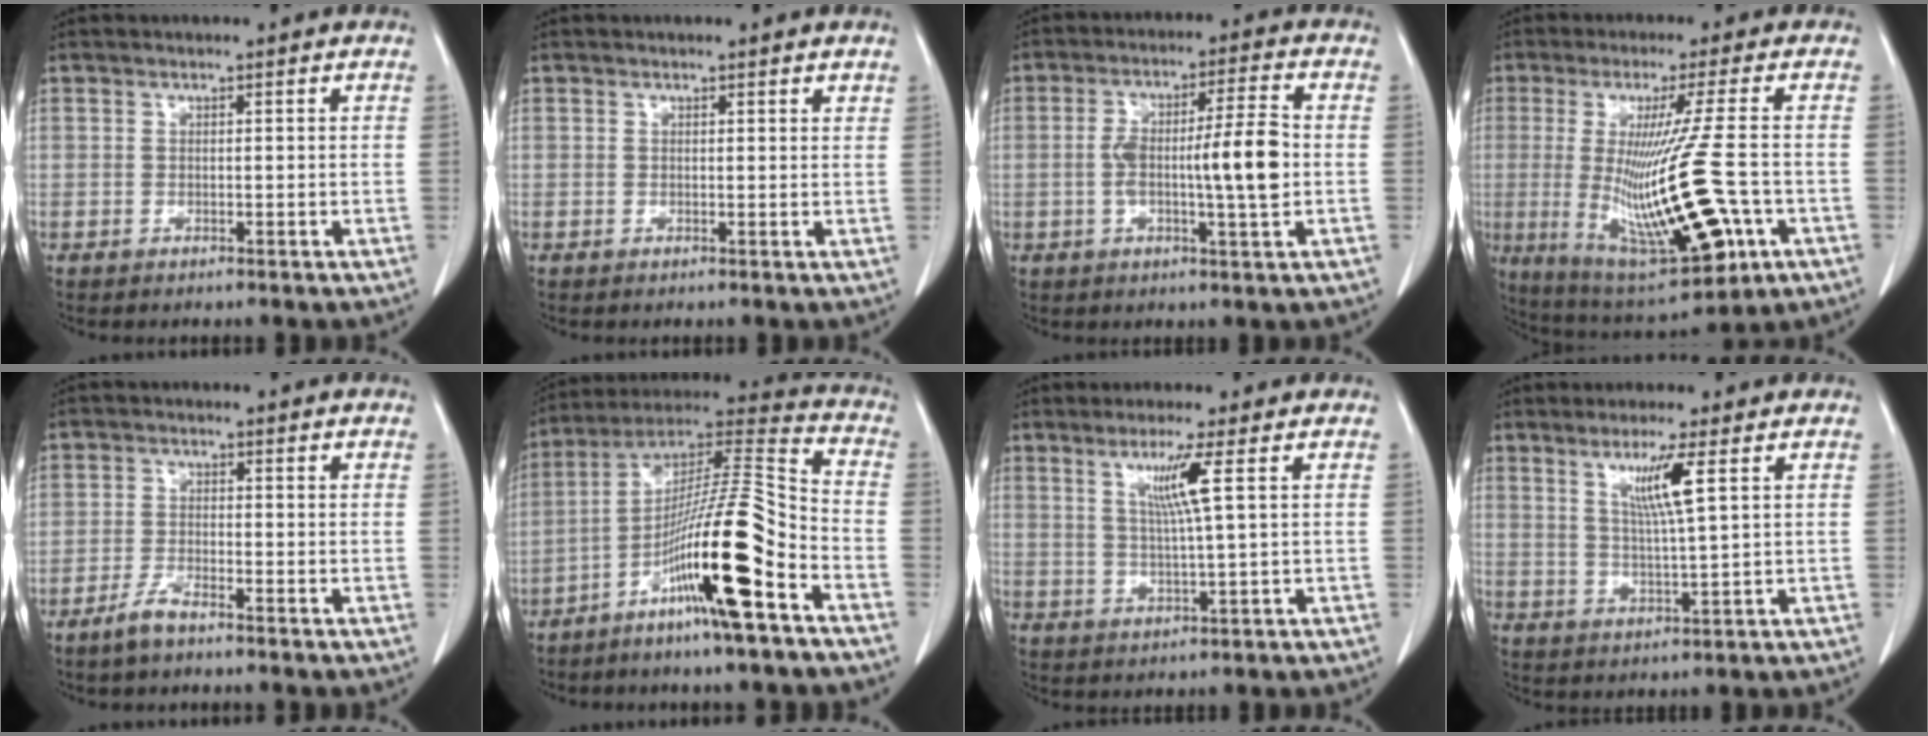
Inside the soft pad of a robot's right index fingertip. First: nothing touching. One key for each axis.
{"total": 1.1, "fx": 1.1, "fy": 0.3, "fz": 0.2, "tx": 0.000, "ty": -0.004, "tz": 0.009}
{"total": 10.3, "fx": -0.9, "fy": 0.8, "fz": 10.3, "tx": -0.174, "ty": 0.011, "tz": -0.020}
{"total": 20.3, "fx": -4.0, "fy": 1.8, "fz": 19.8, "tx": -0.370, "ty": -0.042, "tz": -0.049}
{"total": 3.0, "fx": -2.5, "fy": 0.3, "fz": 1.6, "tx": -0.036, "ty": -0.002, "tz": -0.055}
{"total": 17.6, "fx": -8.3, "fy": 0.2, "fz": 15.6, "tx": -0.280, "ty": -0.006, "tz": -0.151}
{"total": 5.5, "fx": 2.0, "fy": -1.2, "fz": 5.0, "tx": -0.095, "ty": -0.007, "tz": 0.039}
{"total": 6.1, "fx": 2.6, "fy": -0.8, "fz": 5.5, "tx": -0.102, "ty": -0.009, "tz": 0.048}